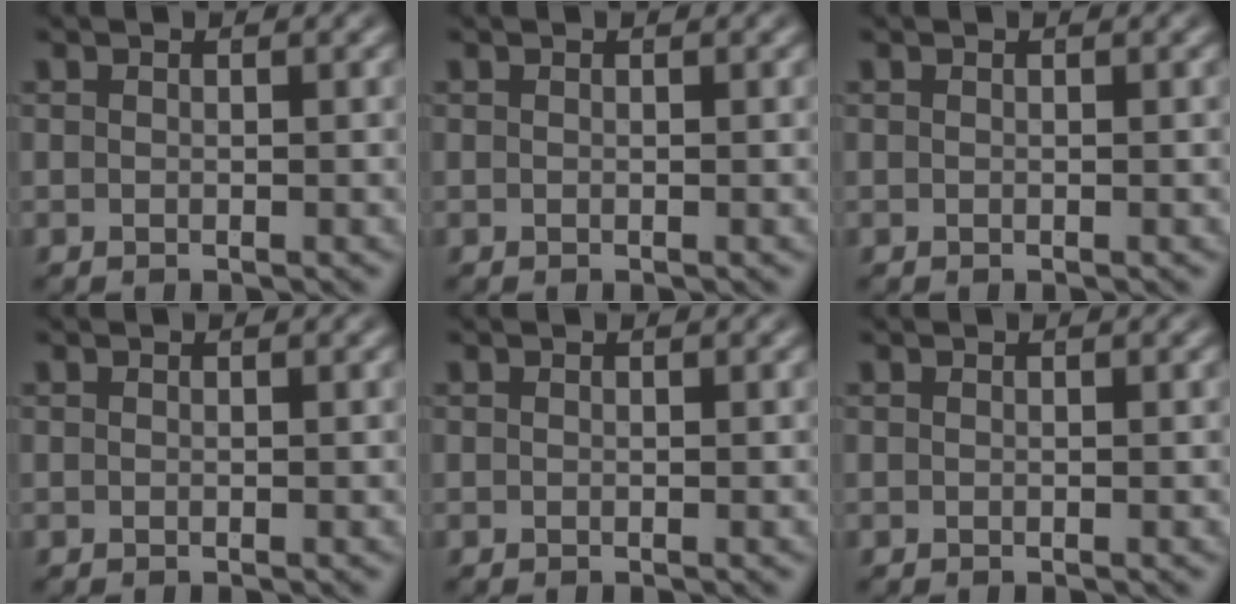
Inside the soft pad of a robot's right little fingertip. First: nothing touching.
{"total": 0.0}
{"total": 0.0}
{"total": 0.0}
{"total": 0.0}
{"total": 0.0}